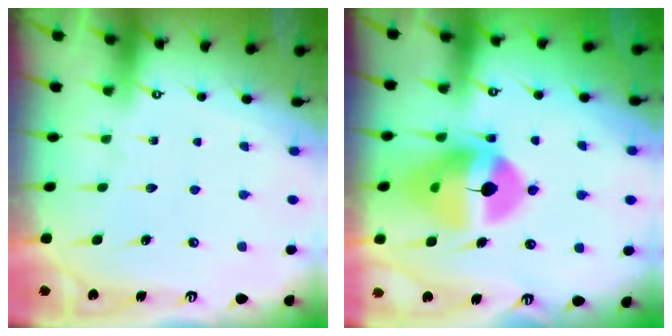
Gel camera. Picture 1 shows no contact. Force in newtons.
{"total": 14.5, "press": 14.3, "slide": 1.9}